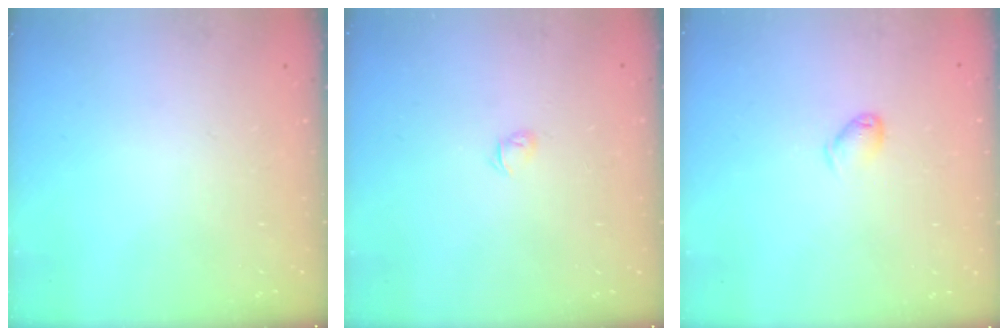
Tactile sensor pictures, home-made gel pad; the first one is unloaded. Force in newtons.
{"total": 3.1, "press": 3.1, "slide": 0.5}
{"total": 3.8, "press": 3.7, "slide": 0.5}